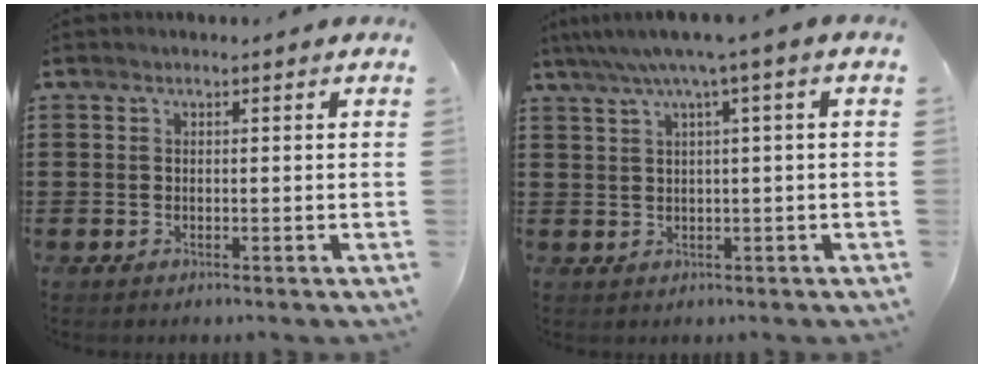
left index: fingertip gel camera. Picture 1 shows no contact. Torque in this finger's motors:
{"motor_torque": [1.09, -1.05, 0.59, 0.21]}